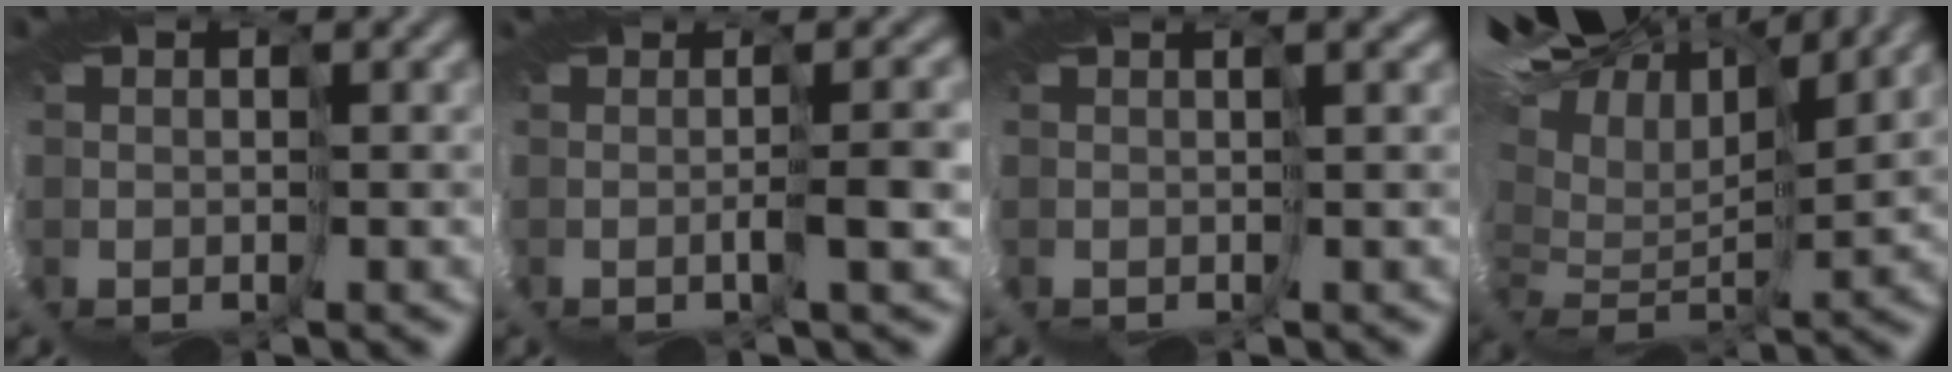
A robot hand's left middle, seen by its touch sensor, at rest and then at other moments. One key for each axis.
{"total": 4.4, "fx": 0.7, "fy": -4.3, "fz": -0.6, "tx": 0.003, "ty": 0.001, "tz": 0.008}
{"total": 3.3, "fx": -0.4, "fy": -2.7, "fz": -1.8, "tx": 0.024, "ty": -0.006, "tz": 0.007}
{"total": 13.1, "fx": 12.2, "fy": 1.2, "fz": 4.4, "tx": -0.138, "ty": 0.056, "tz": 0.191}